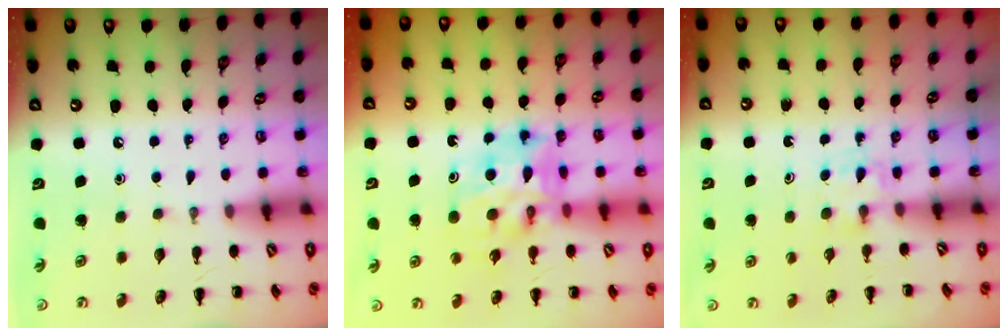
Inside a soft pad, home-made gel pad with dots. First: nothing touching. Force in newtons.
{"total": 11.9, "press": 11.3, "slide": 3.8}
{"total": 3.5, "press": 3.4, "slide": 1.0}